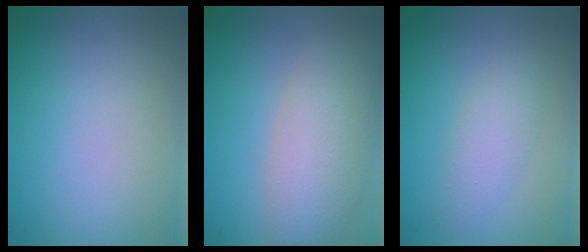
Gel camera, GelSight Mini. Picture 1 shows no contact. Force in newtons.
{"total": 5.7, "press": 5.7, "slide": 0.4}
{"total": 2.3, "press": 2.3, "slide": 0.1}